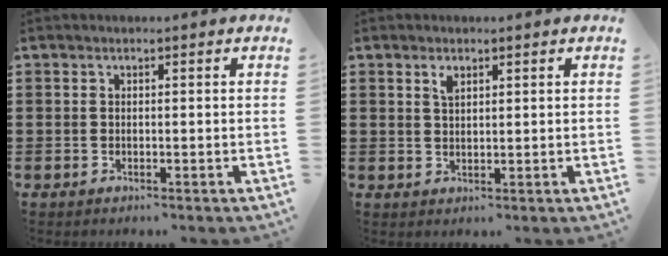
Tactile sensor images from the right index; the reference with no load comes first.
{"total": 1.8, "force": [1.1, 0.8, 1.1], "torque": [-0.026, 0.004, 0.020]}